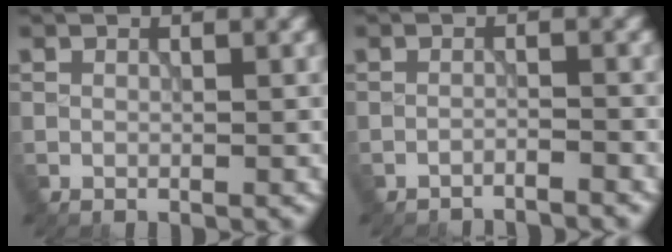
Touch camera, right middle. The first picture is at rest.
{"total": 2.0, "force": [-1.9, 0.1, 0.4], "torque": [0.003, -0.003, -0.036]}